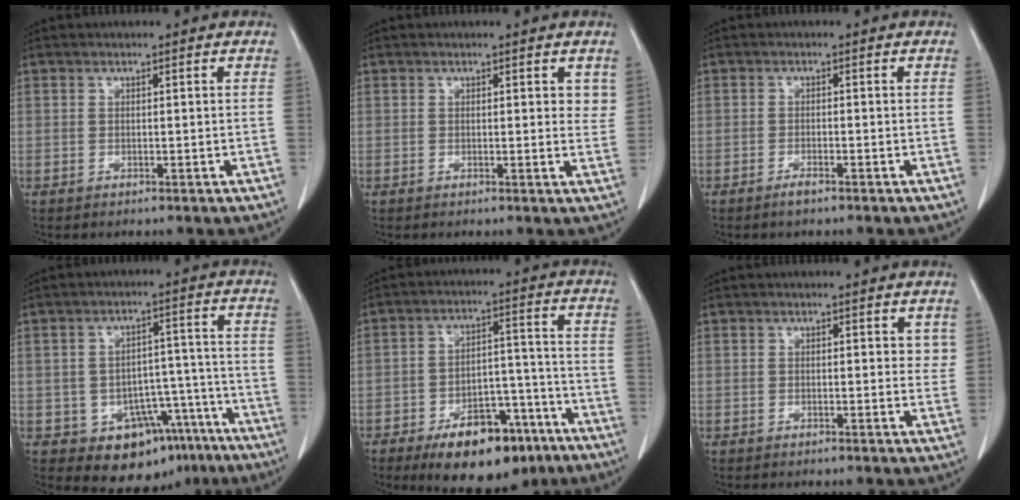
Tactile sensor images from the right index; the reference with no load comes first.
{"total": 2.3, "force": [1.3, 1.2, 1.5], "torque": [-0.005, -0.006, 0.011]}
{"total": 1.3, "force": [-1.0, 0.1, 0.8], "torque": [-0.018, -0.002, -0.016]}
{"total": 11.4, "force": [-6.8, 8.0, 4.2], "torque": [-0.023, 0.050, -0.086]}
{"total": 14.0, "force": [-9.1, 6.4, 8.4], "torque": [-0.114, 0.020, -0.138]}
{"total": 2.1, "force": [1.2, 1.3, 1.1], "torque": [0.001, -0.003, 0.012]}